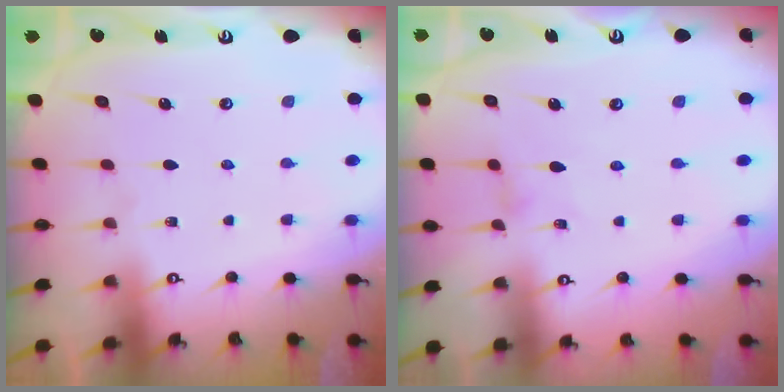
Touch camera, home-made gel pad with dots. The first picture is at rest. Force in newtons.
{"total": 0.7, "press": 0.7, "slide": 0.3}